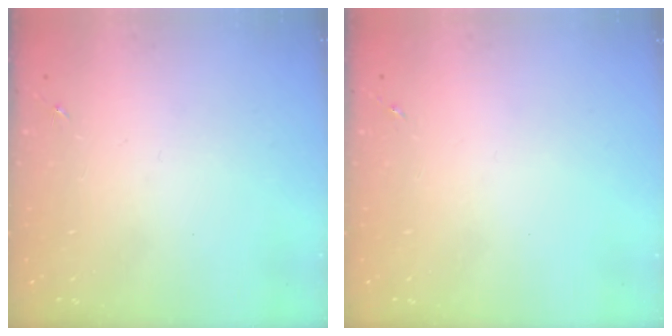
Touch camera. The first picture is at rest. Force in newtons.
{"total": 0.0}